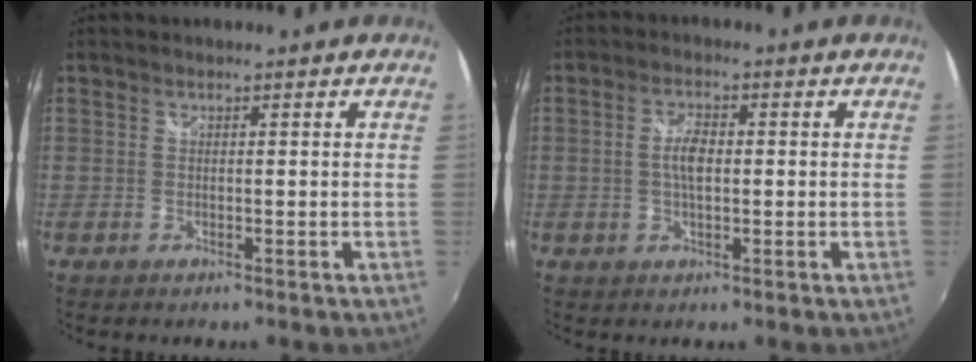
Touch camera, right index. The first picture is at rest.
{"total": 4.1, "force": [-0.1, 1.9, 3.6], "torque": [-0.072, 0.005, -0.002]}